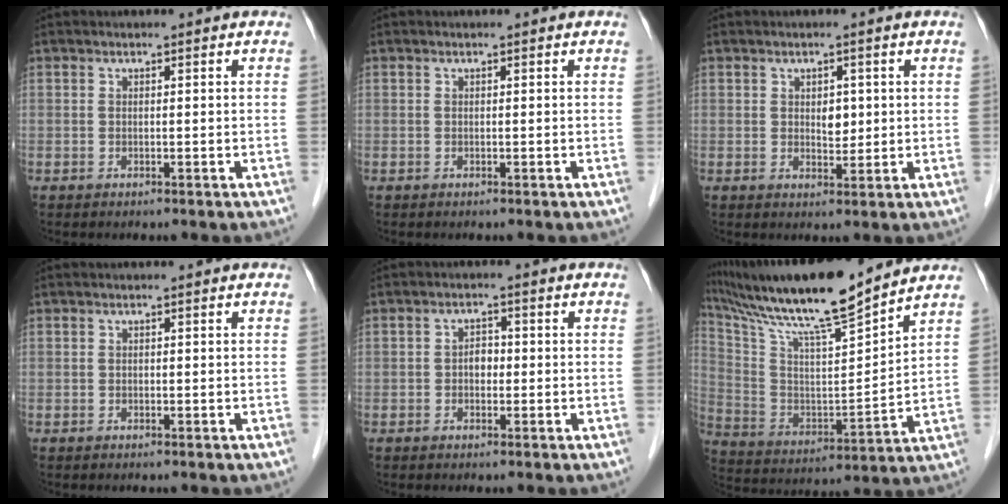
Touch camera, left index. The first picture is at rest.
{"total": 0.0}
{"total": 2.5, "force": [0.5, 1.5, 1.9], "torque": [-0.027, -0.004, 0.009]}
{"total": 0.0}
{"total": 2.2, "force": [-0.4, 1.5, 1.5], "torque": [-0.021, 0.007, -0.009]}
{"total": 19.1, "force": [16.2, 0.1, 10.1], "torque": [-0.187, 0.001, 0.282]}